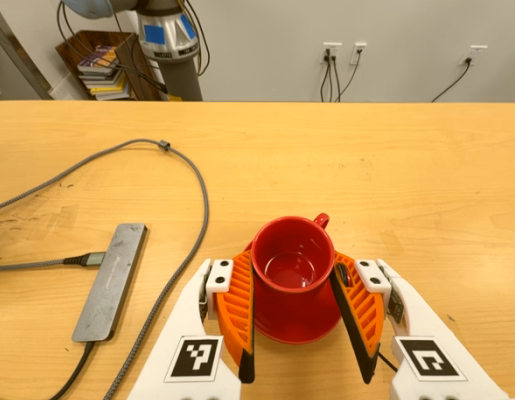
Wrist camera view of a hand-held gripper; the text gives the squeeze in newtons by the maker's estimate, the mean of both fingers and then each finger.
{"total": 5.3, "left": 5.4, "right": 5.2}